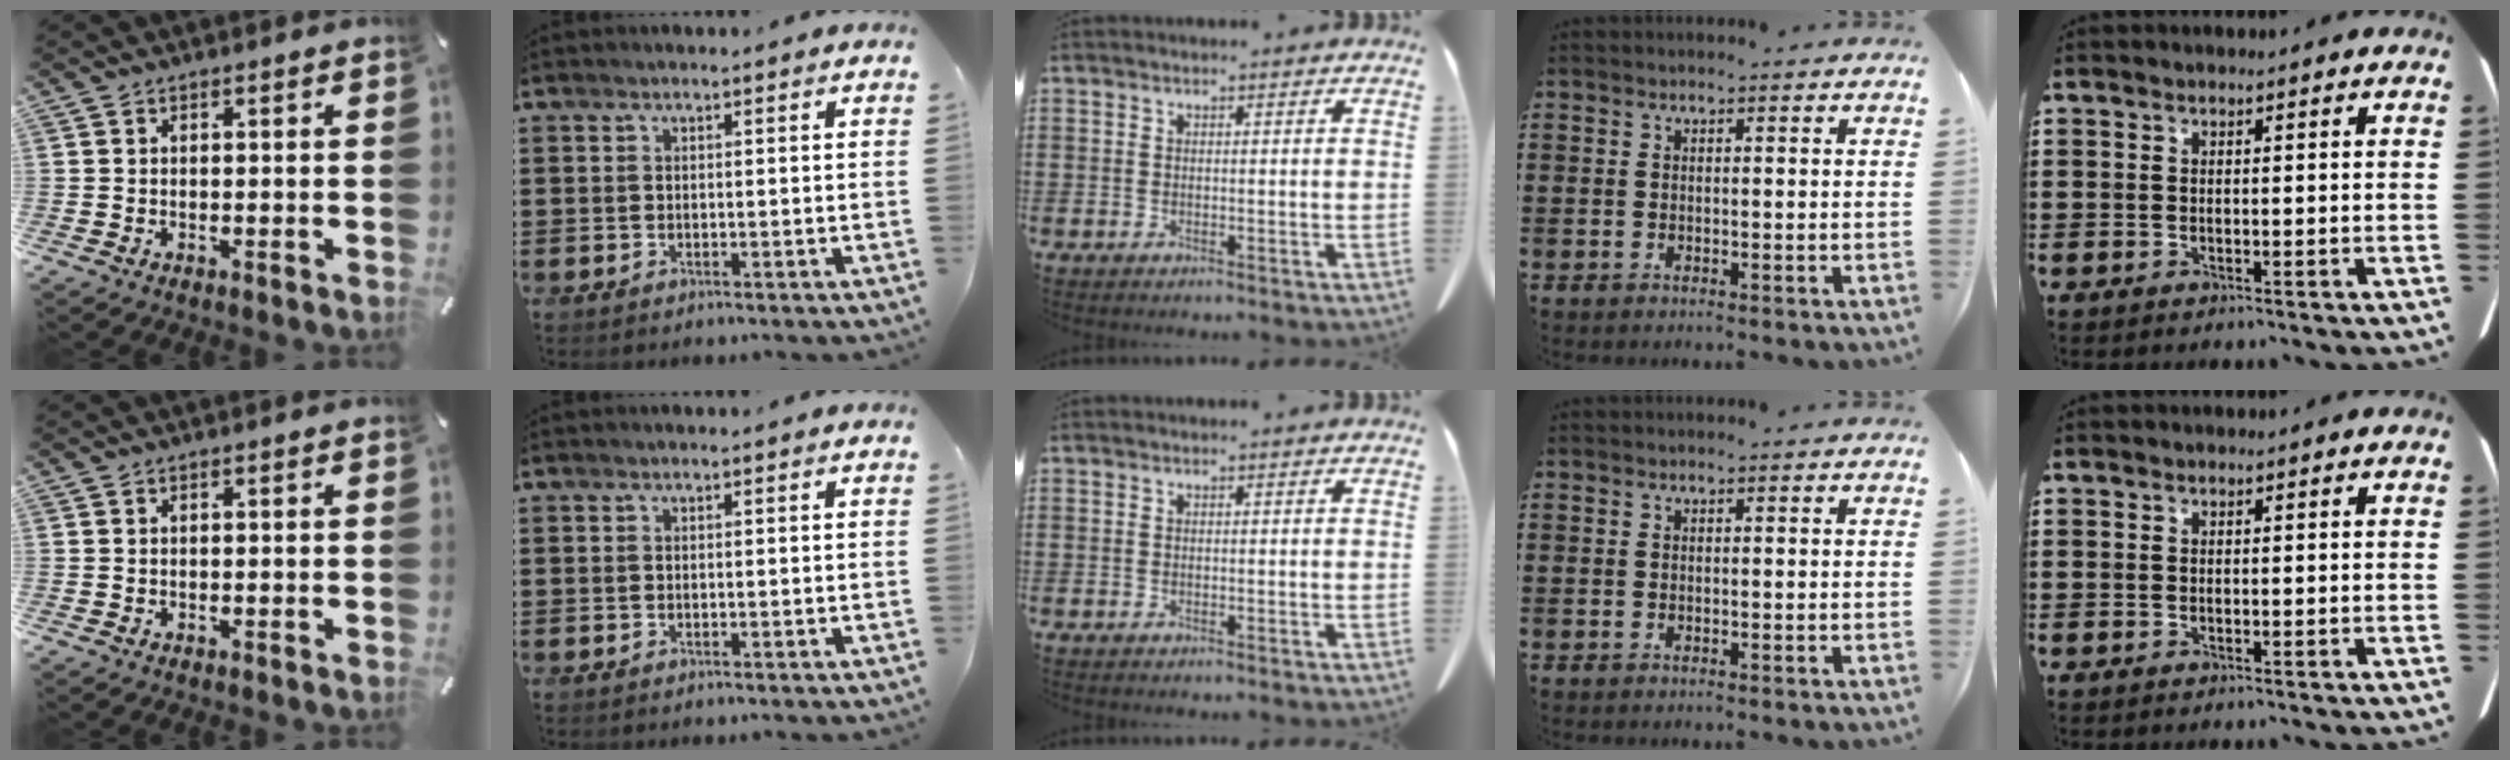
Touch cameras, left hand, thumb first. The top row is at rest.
{}